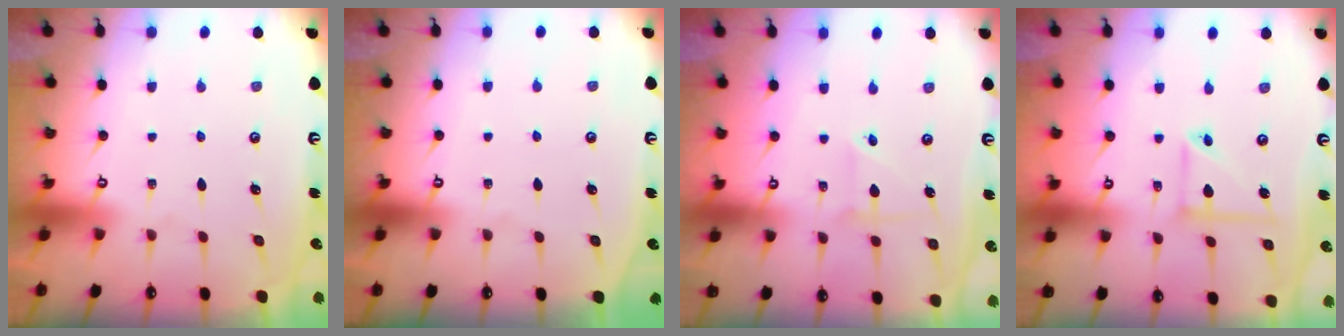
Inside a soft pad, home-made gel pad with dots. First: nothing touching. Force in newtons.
{"total": 0.0}
{"total": 3.6, "press": 3.5, "slide": 1.0}
{"total": 6.7, "press": 6.7, "slide": 0.2}